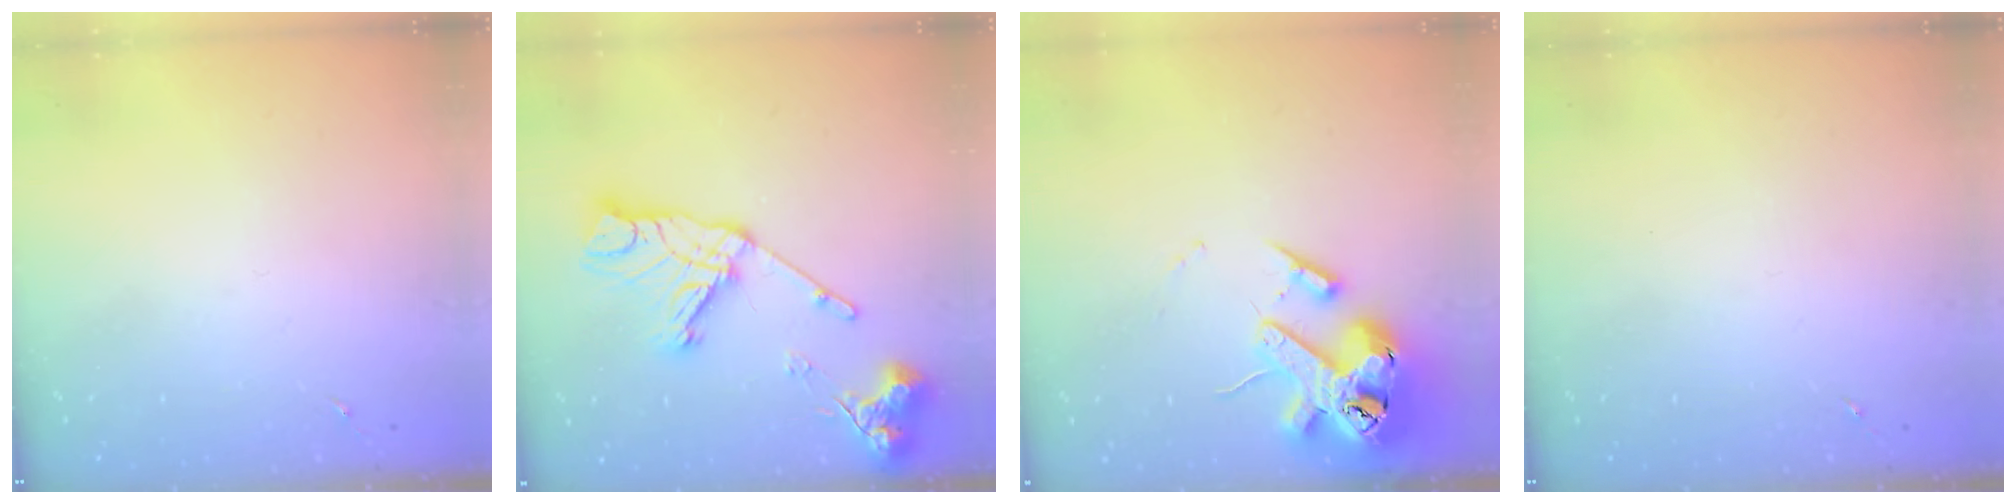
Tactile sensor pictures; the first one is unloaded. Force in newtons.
{"total": 18.1, "press": 18.0, "slide": 2.1}
{"total": 18.6, "press": 18.4, "slide": 2.8}
{"total": 0.0}